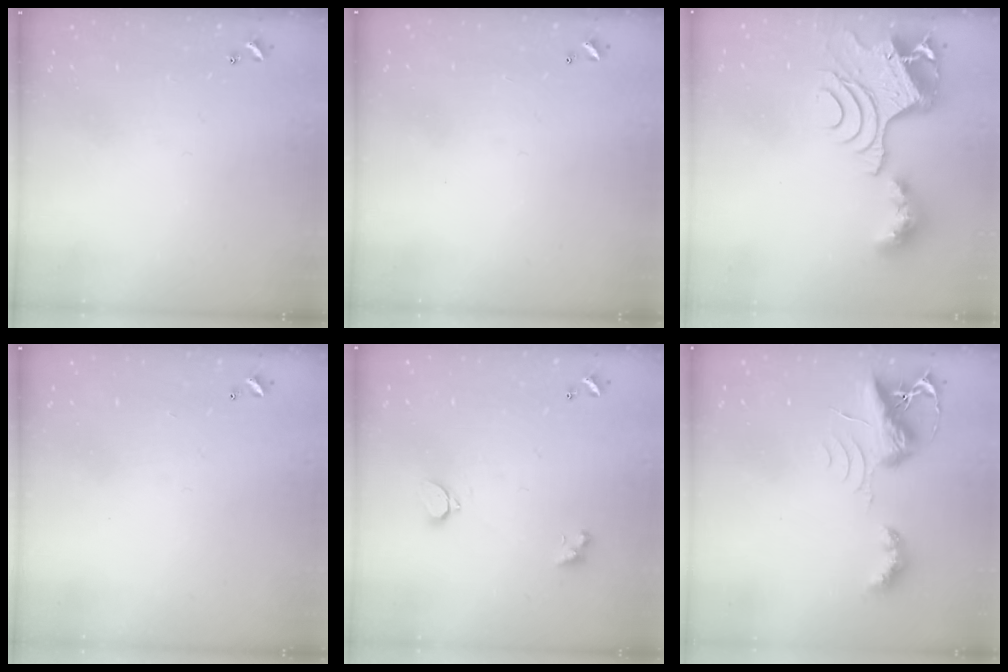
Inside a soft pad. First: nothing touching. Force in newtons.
{"total": 2.8, "press": 2.8, "slide": 0.1}
{"total": 11.7, "press": 11.6, "slide": 1.3}
{"total": 2.8, "press": 2.8, "slide": 0.1}
{"total": 1.5, "press": 1.4, "slide": 0.5}
{"total": 6.9, "press": 6.8, "slide": 0.9}